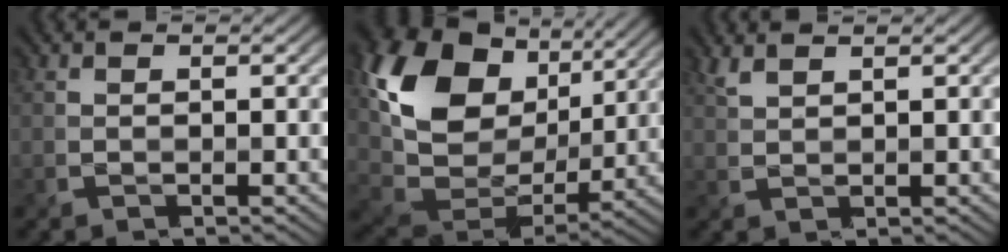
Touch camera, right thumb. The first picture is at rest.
{"total": 16.9, "force": [5.9, 11.4, 11.0], "torque": [-0.250, 0.004, 0.121]}
{"total": 1.7, "force": [1.5, 0.3, 0.8], "torque": [-0.023, 0.005, 0.036]}